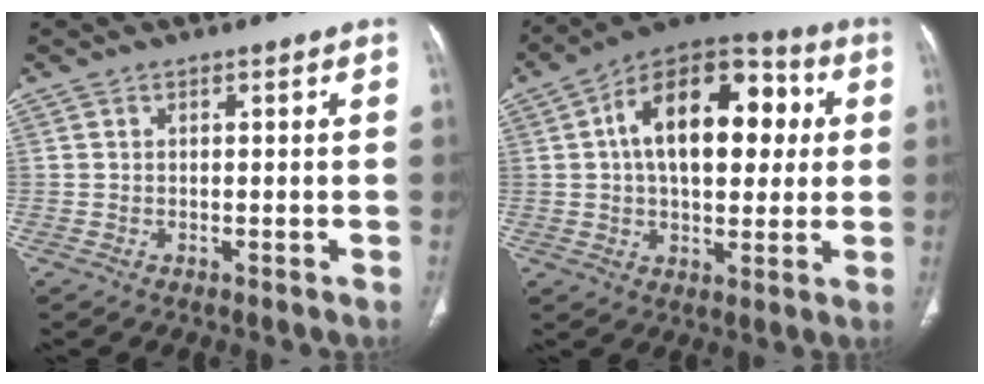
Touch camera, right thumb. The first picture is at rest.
{"total": 21.0, "force": [3.6, 12.0, 16.8], "torque": [-0.230, 0.026, 0.048]}